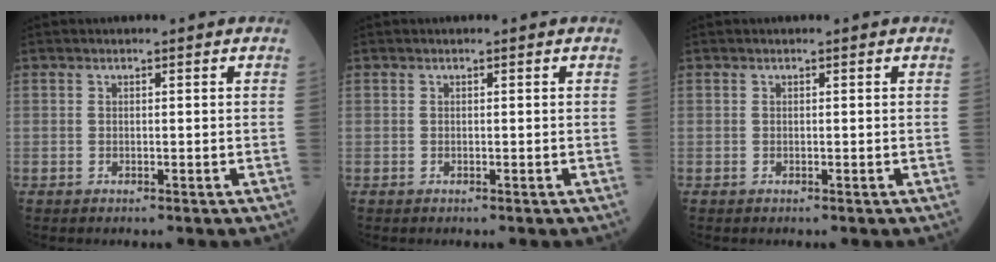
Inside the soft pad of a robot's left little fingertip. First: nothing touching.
{"total": 0.0}
{"total": 0.0}